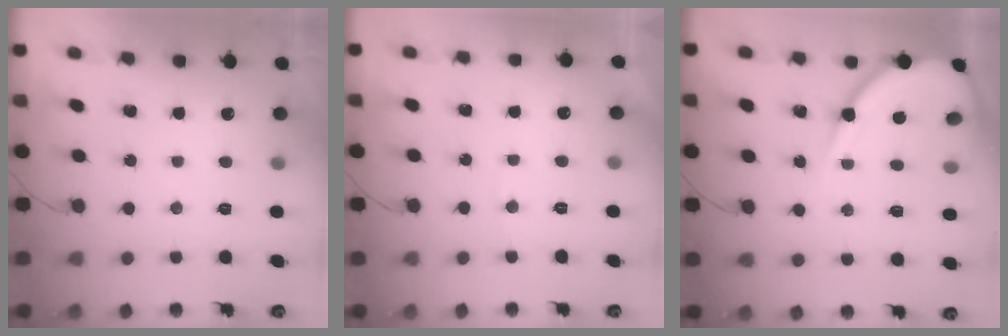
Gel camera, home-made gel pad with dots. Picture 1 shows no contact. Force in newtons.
{"total": 2.9, "press": 2.9, "slide": 0.3}
{"total": 10.9, "press": 10.9, "slide": 1.3}